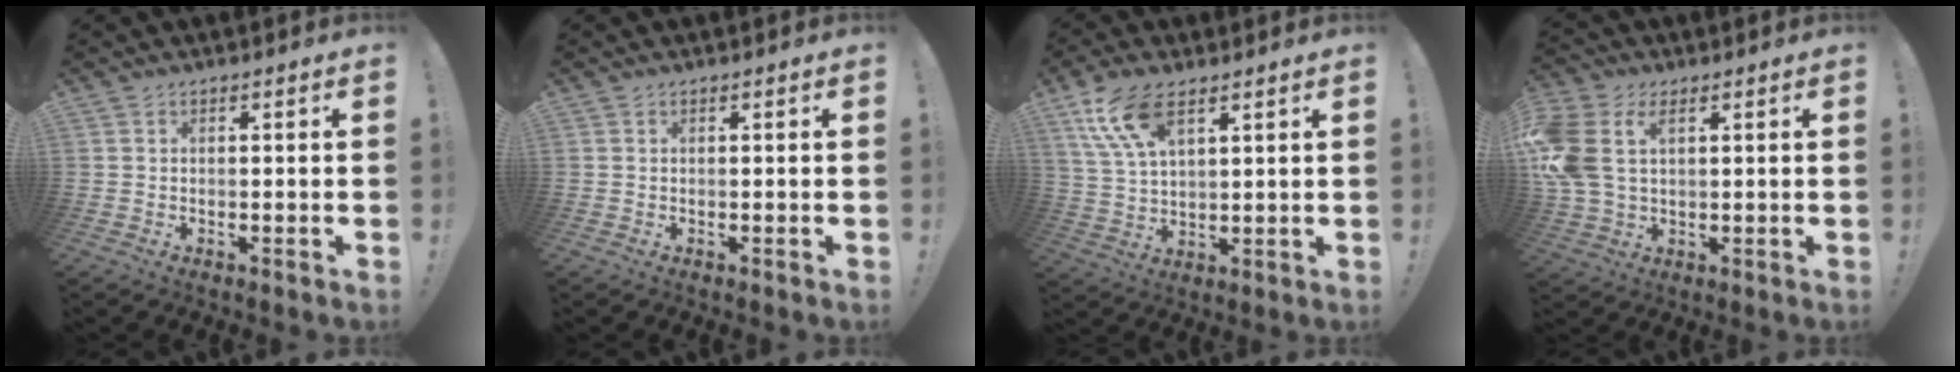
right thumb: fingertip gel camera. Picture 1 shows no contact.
{"total": 0.0}
{"total": 12.3, "force": [6.8, 5.4, 8.6], "torque": [-0.163, -0.021, 0.129]}
{"total": 12.2, "force": [3.8, 7.9, 8.5], "torque": [-0.192, -0.010, 0.072]}